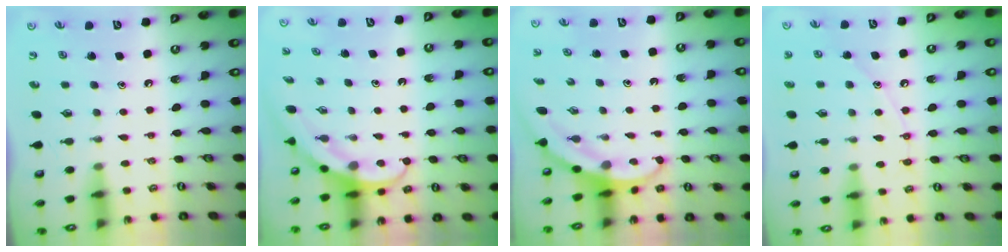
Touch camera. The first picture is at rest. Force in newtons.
{"total": 4.0, "press": 4.0, "slide": 0.3}
{"total": 3.2, "press": 3.2, "slide": 0.1}
{"total": 8.3, "press": 8.3, "slide": 0.7}